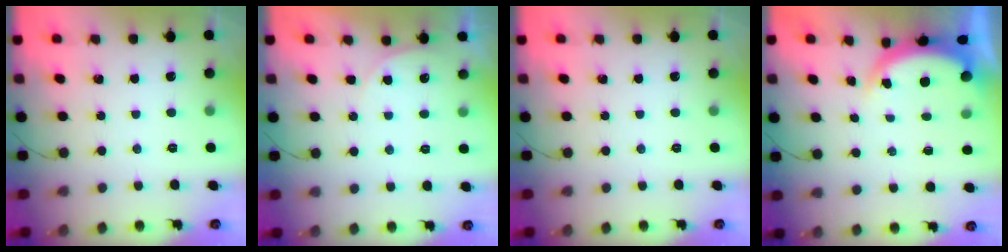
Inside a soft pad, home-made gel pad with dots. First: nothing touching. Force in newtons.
{"total": 3.6, "press": 3.6, "slide": 0.5}
{"total": 0.0}
{"total": 4.7, "press": 4.7, "slide": 0.5}